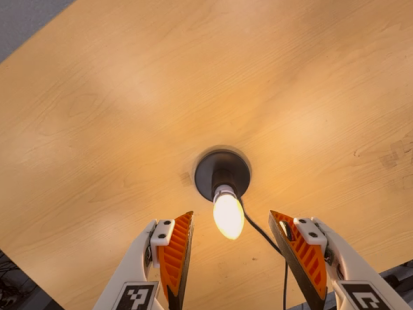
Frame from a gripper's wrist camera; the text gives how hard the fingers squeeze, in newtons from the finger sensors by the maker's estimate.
{"total": 0.0}